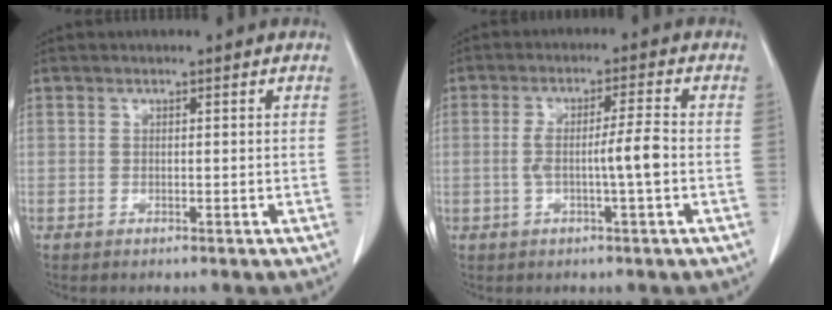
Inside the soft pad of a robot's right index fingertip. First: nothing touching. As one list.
[{"total": 5.5, "force": [-1.0, -0.3, 5.4], "torque": [-0.101, 0.008, -0.015]}]